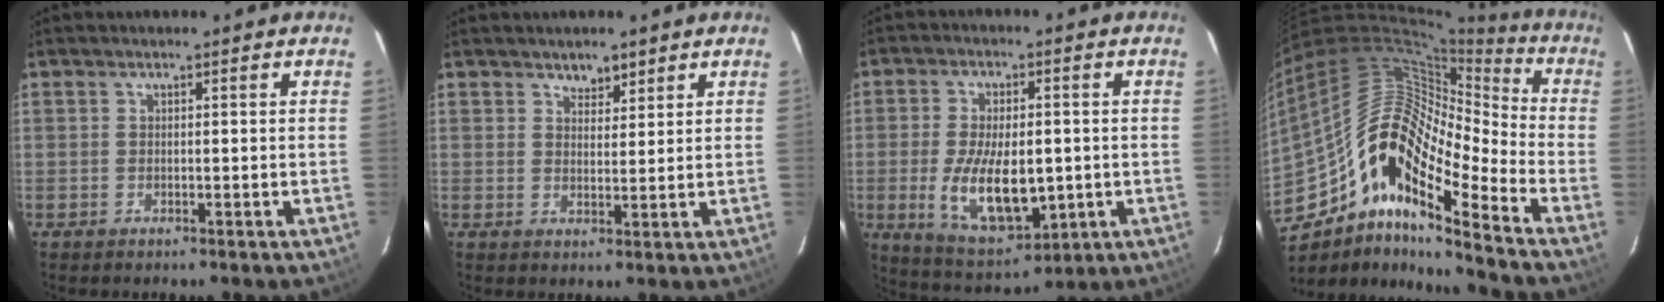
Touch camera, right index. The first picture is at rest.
{"total": 2.9, "force": [2.2, 1.5, 1.0], "torque": [-0.009, -0.002, 0.037]}
{"total": 14.1, "force": [-2.1, 6.9, 12.1], "torque": [-0.241, -0.020, -0.022]}
{"total": 20.0, "force": [-9.7, 6.0, 16.5], "torque": [-0.270, -0.010, -0.199]}